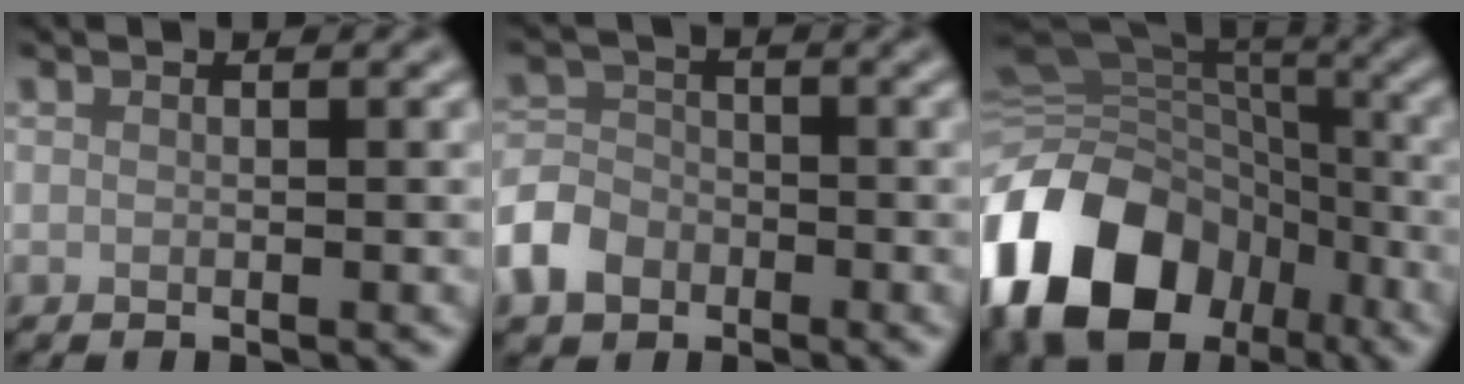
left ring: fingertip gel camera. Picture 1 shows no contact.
{"total": 4.5, "force": [-2.5, 3.4, 1.7], "torque": [-0.039, 0.004, -0.061]}
{"total": 16.4, "force": [-8.0, 11.7, 8.2], "torque": [-0.188, -0.006, -0.145]}